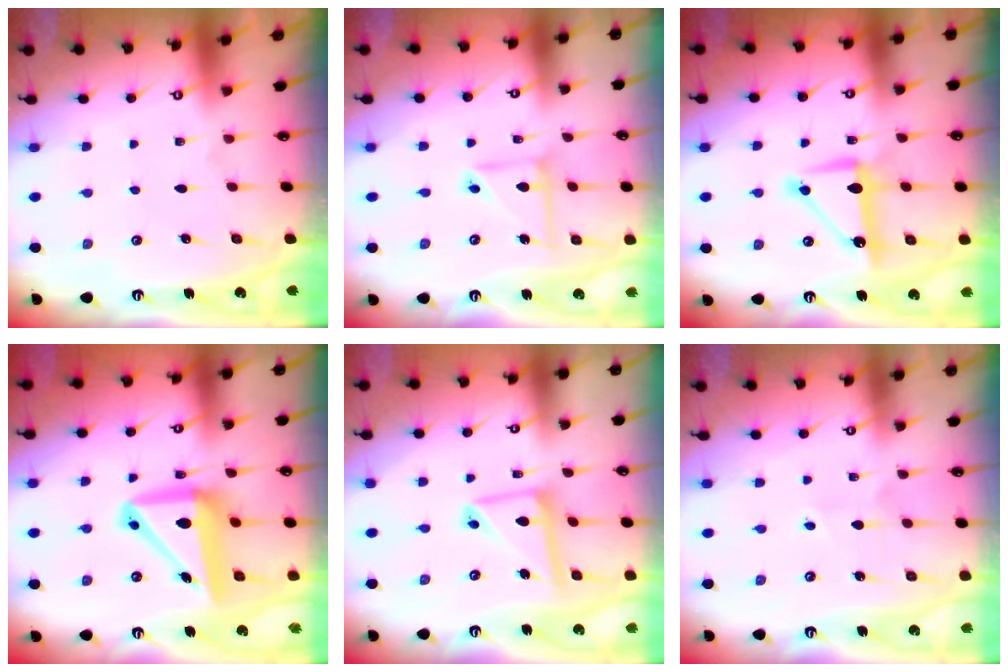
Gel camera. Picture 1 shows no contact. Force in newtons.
{"total": 7.6, "press": 7.6, "slide": 0.5}
{"total": 11.3, "press": 11.3, "slide": 0.6}
{"total": 13.1, "press": 12.8, "slide": 2.4}
{"total": 12.5, "press": 12.5, "slide": 1.3}
{"total": 2.6, "press": 2.6, "slide": 0.3}